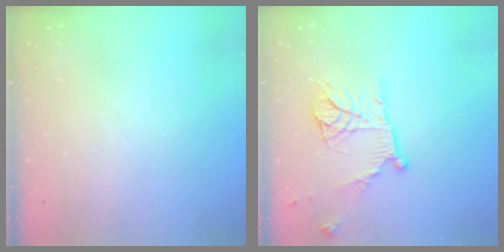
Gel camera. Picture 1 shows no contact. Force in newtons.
{"total": 14.9, "press": 14.8, "slide": 1.4}